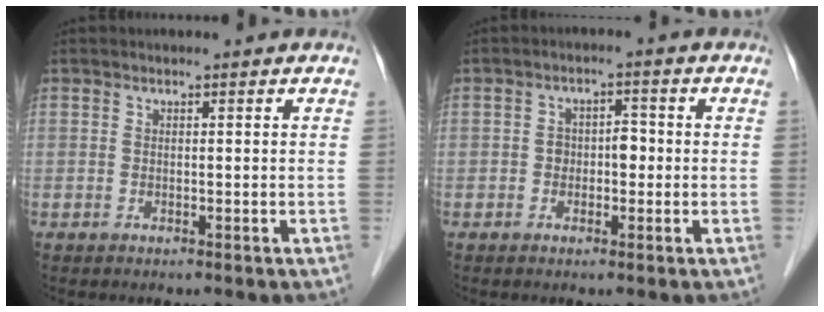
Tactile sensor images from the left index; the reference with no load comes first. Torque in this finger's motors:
{"motor_torque": [-0.01, 0.09, 0.01, 0.00]}